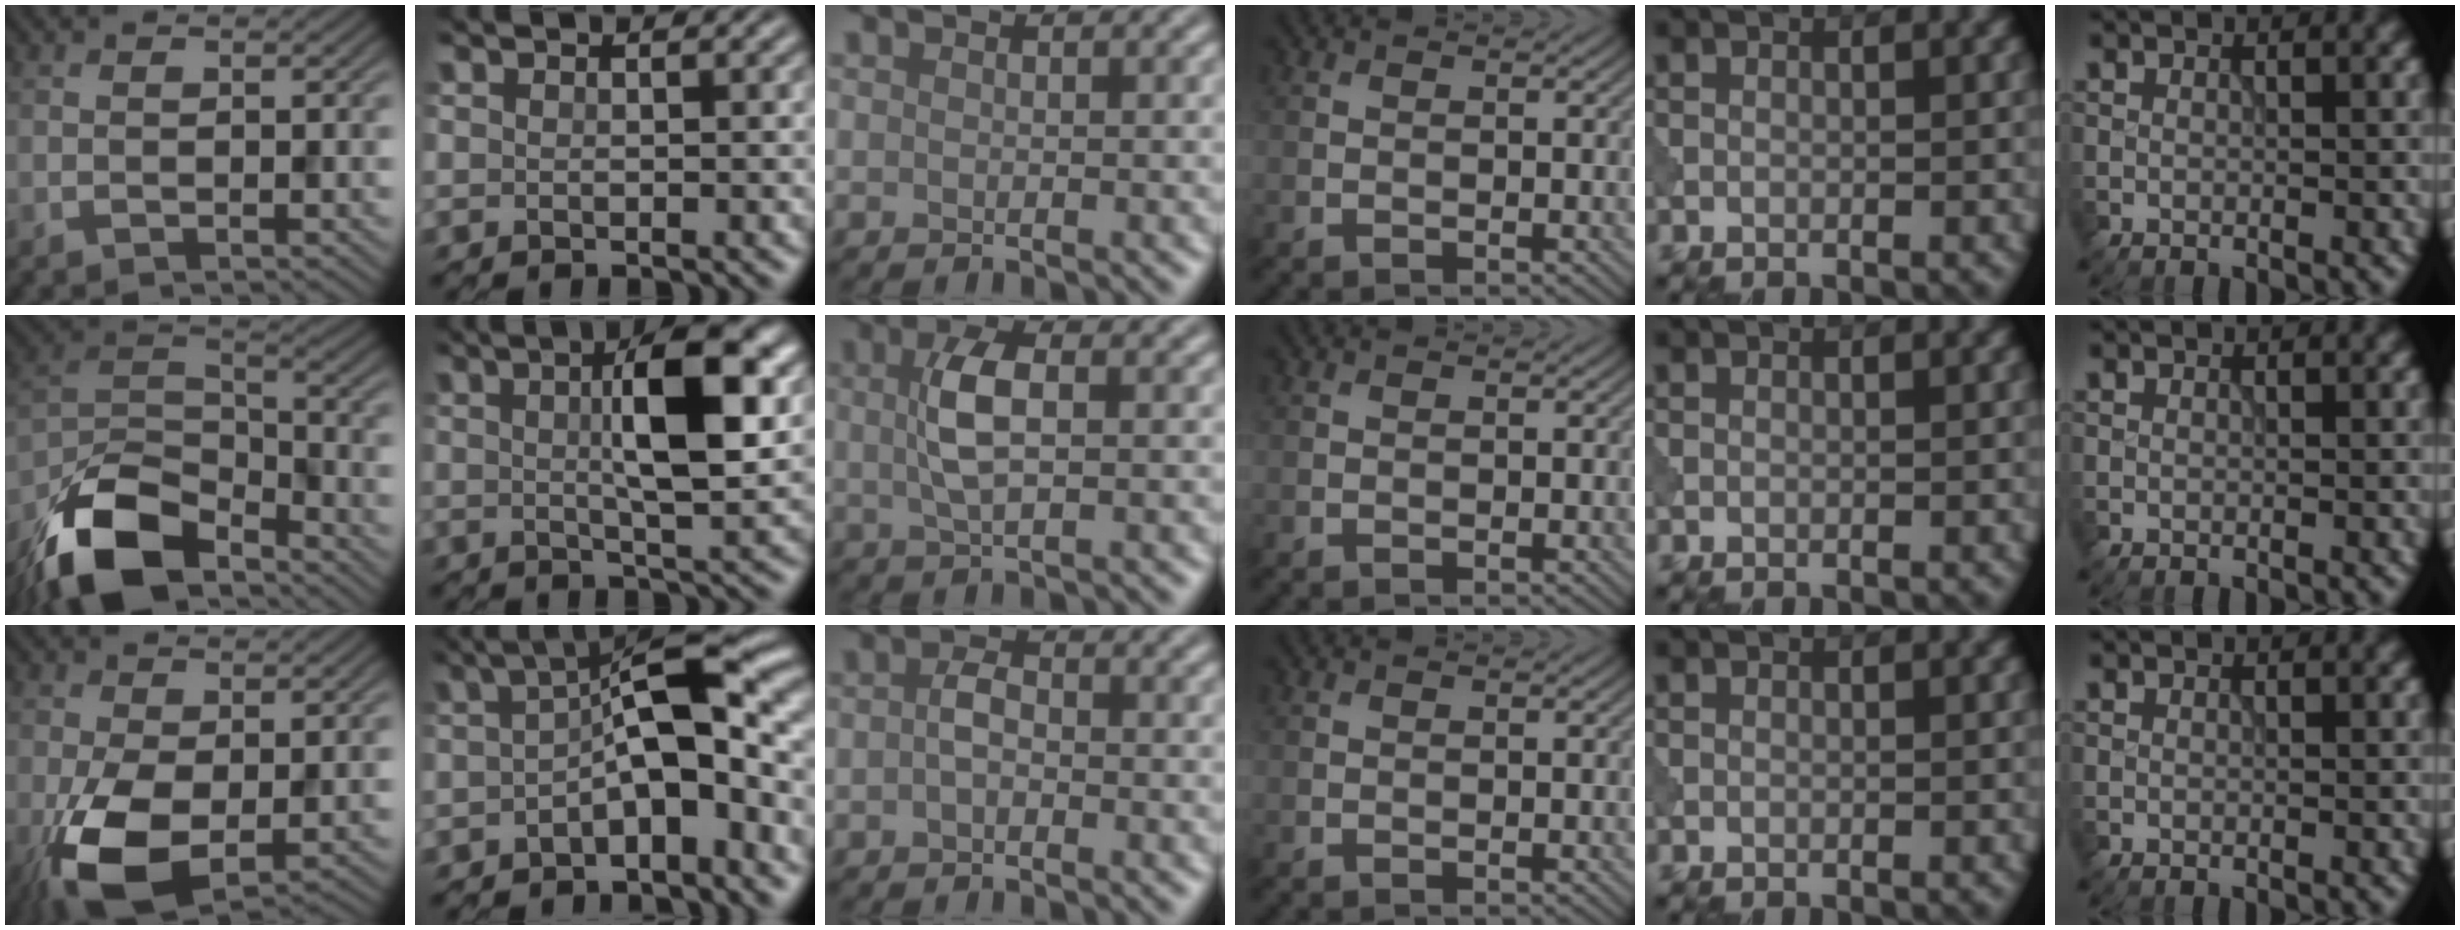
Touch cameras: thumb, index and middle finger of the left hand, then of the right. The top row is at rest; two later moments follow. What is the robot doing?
{"motion": "shake", "object": "bell"}